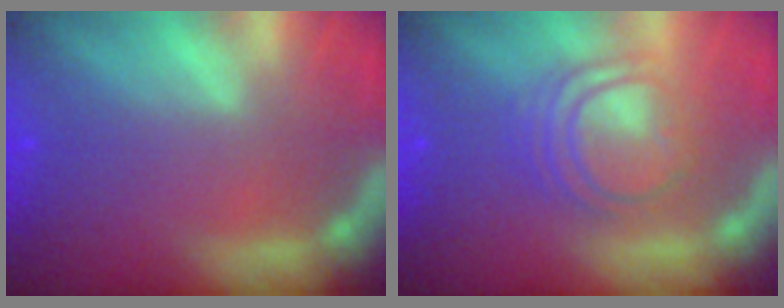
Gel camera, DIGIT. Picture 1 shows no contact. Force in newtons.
{"total": 6.0}